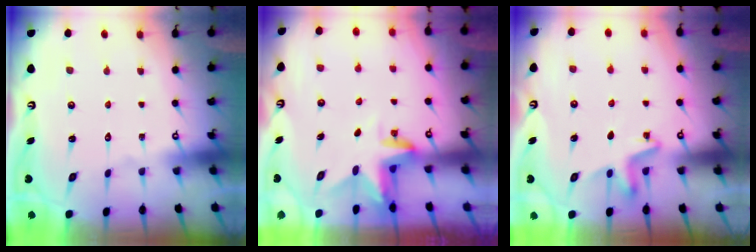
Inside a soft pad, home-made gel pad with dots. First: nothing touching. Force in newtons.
{"total": 3.0, "press": 3.0, "slide": 0.2}
{"total": 4.1, "press": 4.1, "slide": 0.4}